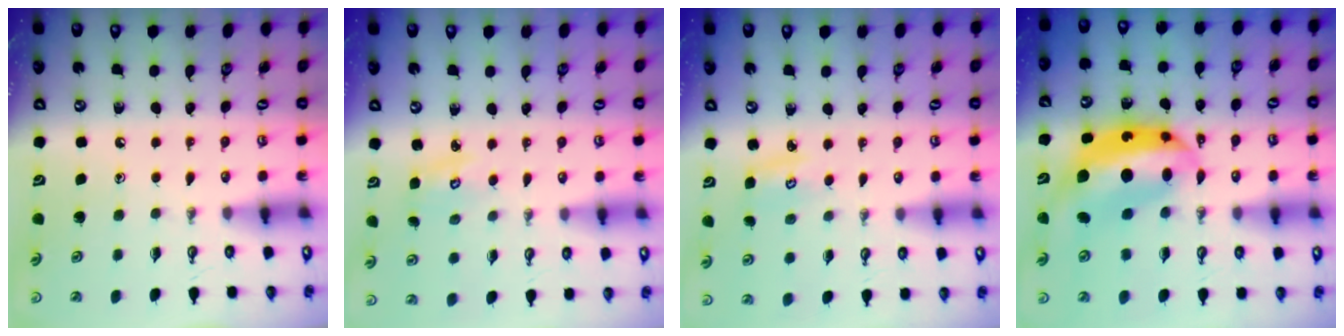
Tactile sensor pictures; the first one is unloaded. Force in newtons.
{"total": 3.6, "press": 3.6, "slide": 0.4}
{"total": 3.4, "press": 3.4, "slide": 0.3}
{"total": 14.1, "press": 14.1, "slide": 1.1}